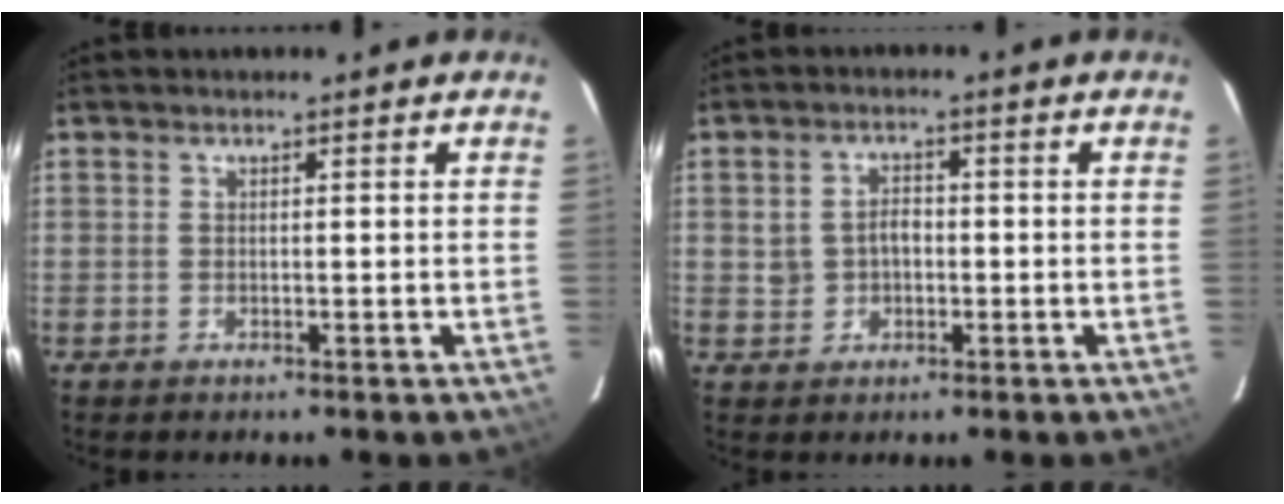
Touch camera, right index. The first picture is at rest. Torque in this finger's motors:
{"motor_torque": [0.03, 0.00, 0.06, 0.03]}